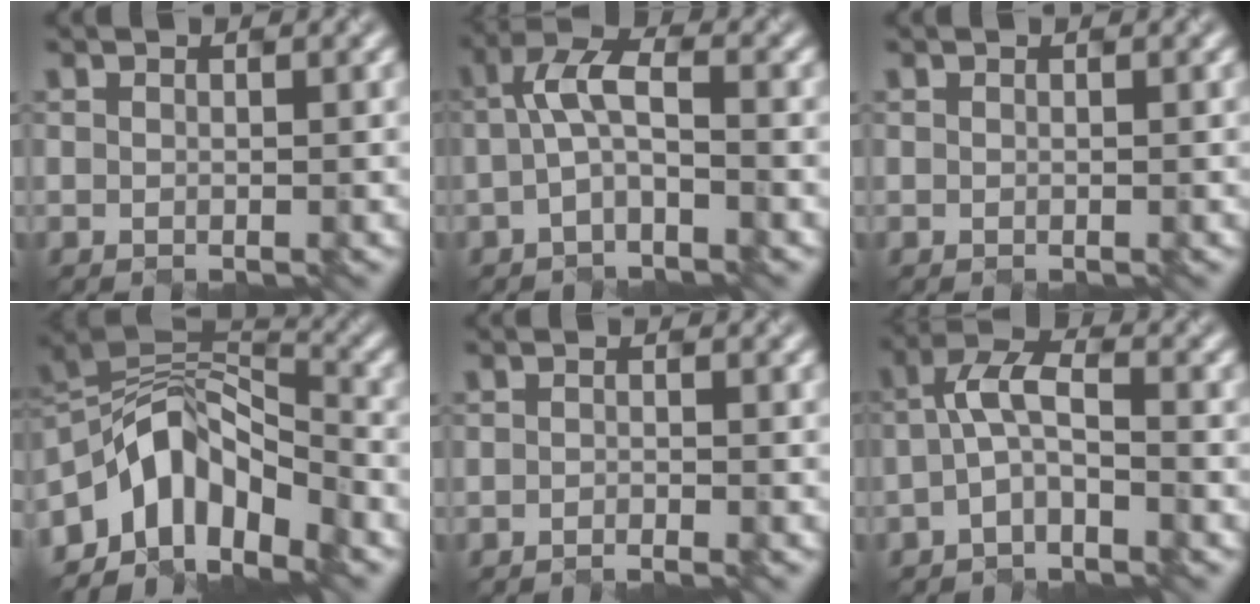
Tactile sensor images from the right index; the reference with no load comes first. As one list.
[{"total": 3.3, "force": [-0.3, 1.1, 3.1], "torque": [-0.071, 0.014, -0.008]}, {"total": 0.0}, {"total": 7.8, "force": [-4.6, 4.2, 4.7], "torque": [-0.064, 0.011, -0.093]}, {"total": 1.3, "force": [-0.8, 0.4, 1.0], "torque": [-0.005, -0.003, -0.016]}, {"total": 3.3, "force": [-0.8, 1.1, 3.0], "torque": [-0.069, 0.017, -0.019]}]